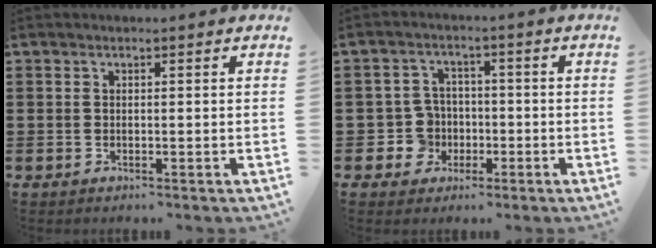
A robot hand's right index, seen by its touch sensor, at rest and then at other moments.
{"total": 5.4, "force": [-1.3, 5.0, 1.6], "torque": [-0.054, 0.012, -0.025]}